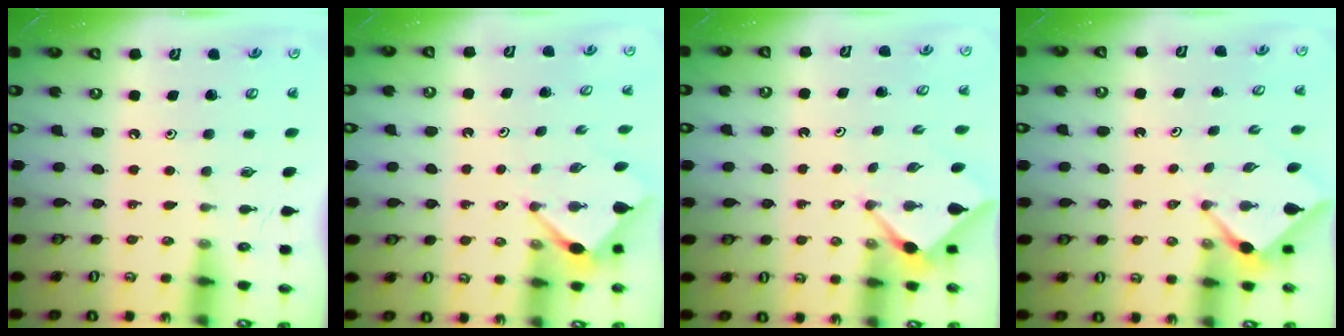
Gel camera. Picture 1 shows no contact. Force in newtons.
{"total": 3.6, "press": 3.5, "slide": 0.4}
{"total": 3.1, "press": 3.1, "slide": 0.4}
{"total": 2.9, "press": 2.9, "slide": 0.3}